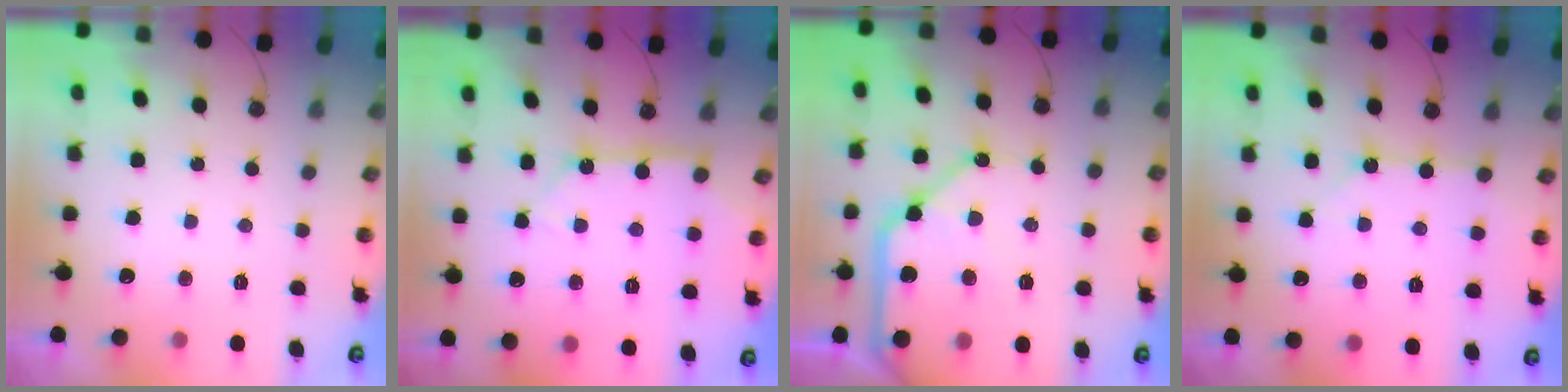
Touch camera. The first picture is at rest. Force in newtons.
{"total": 9.7, "press": 9.6, "slide": 1.3}
{"total": 19.2, "press": 19.0, "slide": 2.5}
{"total": 3.3, "press": 3.3, "slide": 0.3}